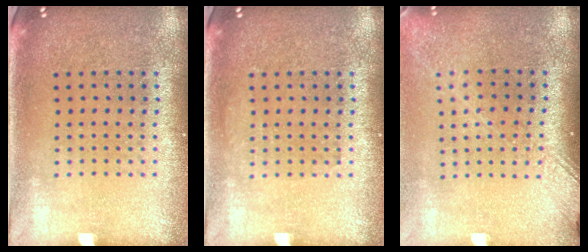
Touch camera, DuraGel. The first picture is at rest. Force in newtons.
{"total": 0.6, "press": 0.6, "slide": 0.1}
{"total": 1.8, "press": 1.4, "slide": 1.0}